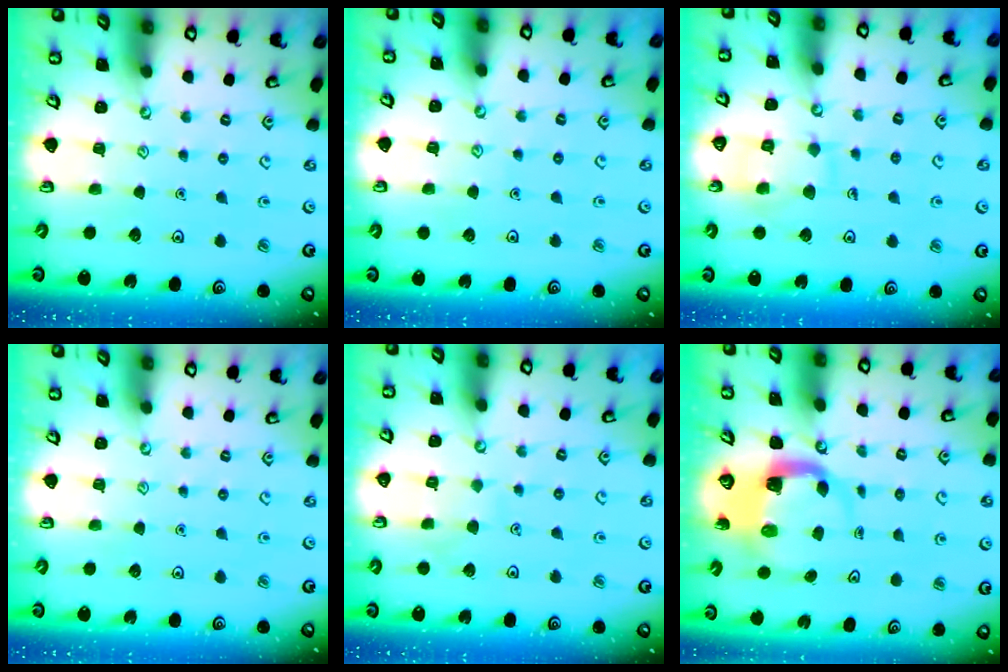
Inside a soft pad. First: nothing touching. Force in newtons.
{"total": 2.6, "press": 2.5, "slide": 0.3}
{"total": 9.4, "press": 9.4, "slide": 0.9}
{"total": 0.0}
{"total": 3.9, "press": 3.9, "slide": 0.3}
{"total": 4.1, "press": 4.1, "slide": 0.5}